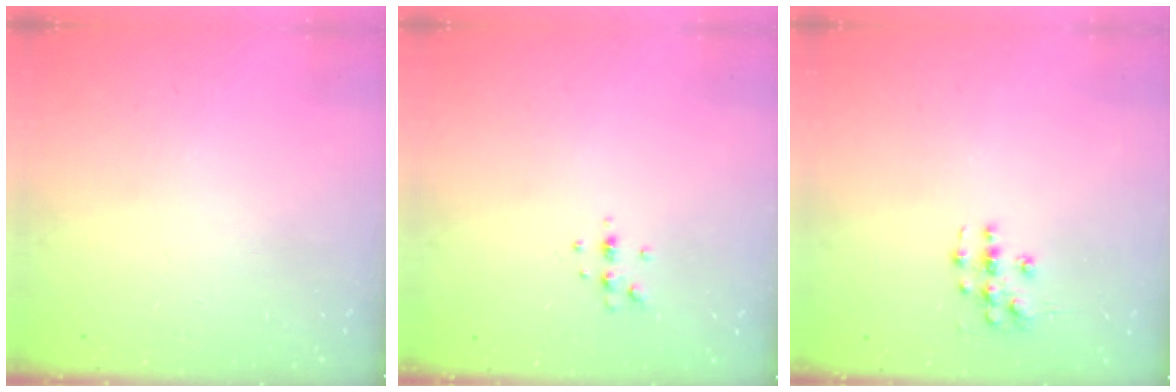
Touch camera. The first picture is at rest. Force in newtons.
{"total": 3.8, "press": 3.8, "slide": 0.7}
{"total": 3.7, "press": 3.7, "slide": 0.1}